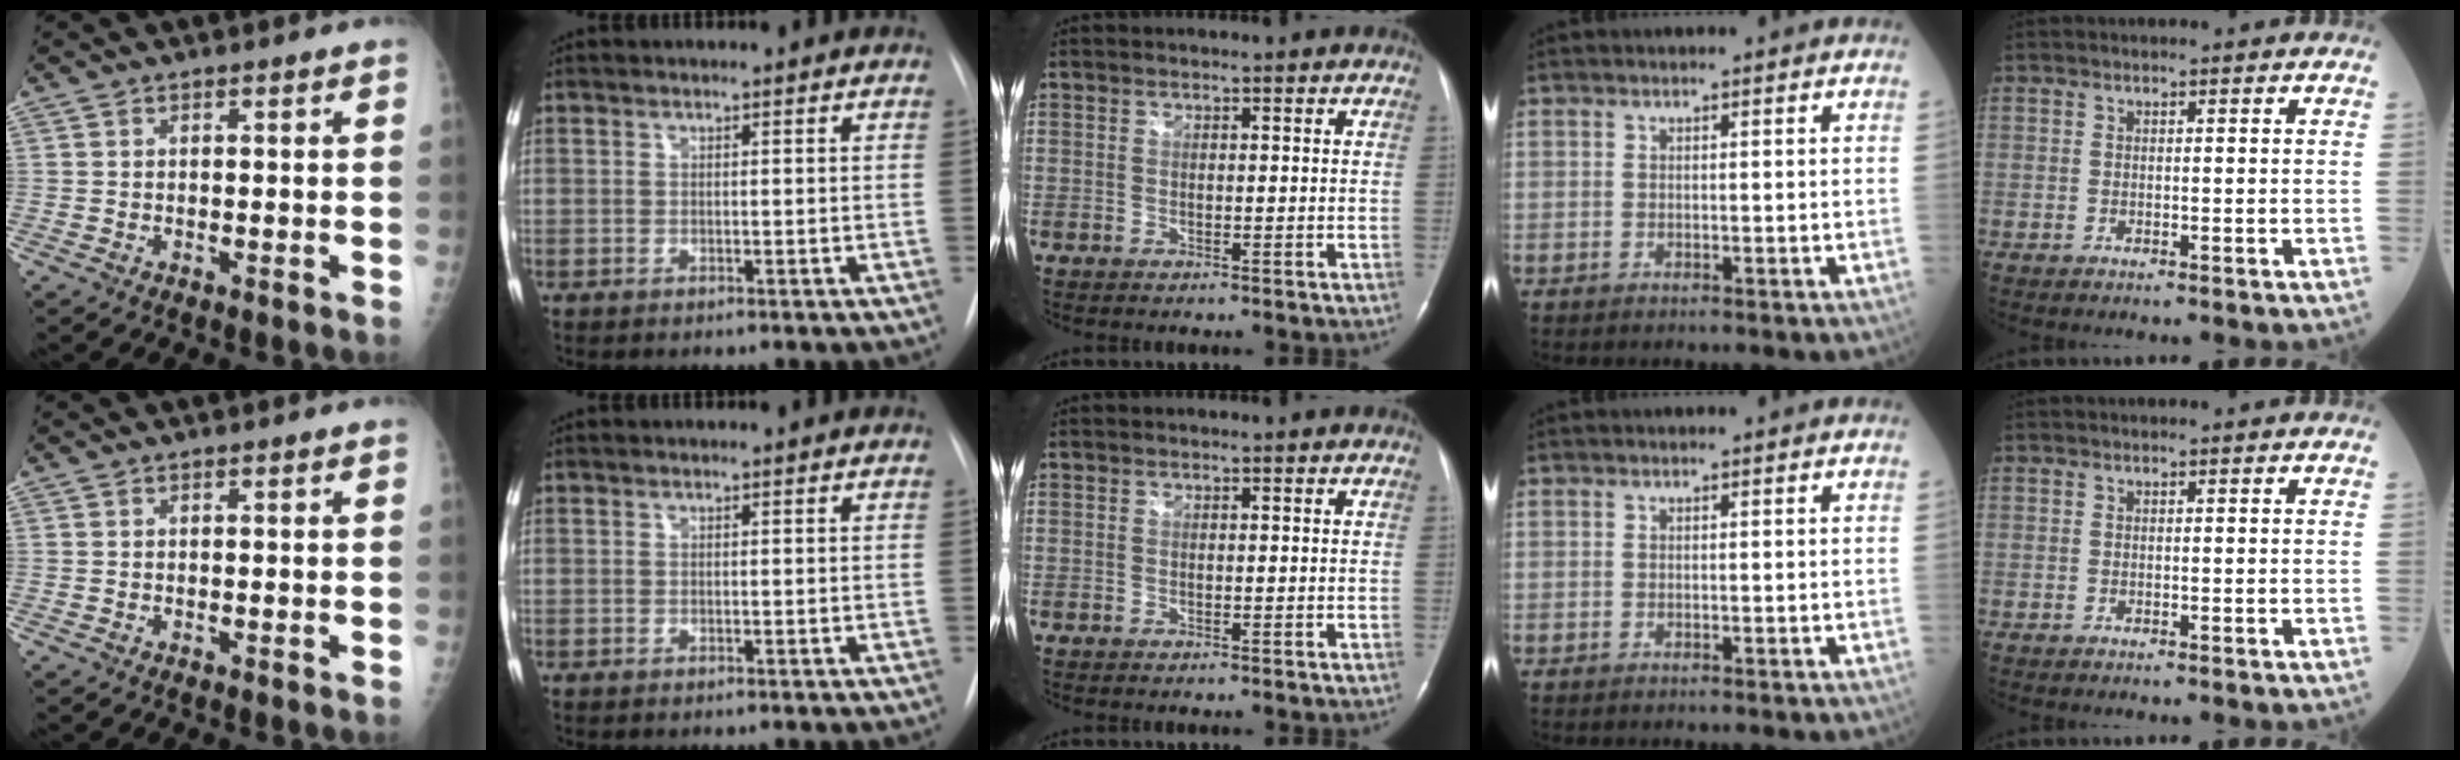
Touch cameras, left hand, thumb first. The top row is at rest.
{}